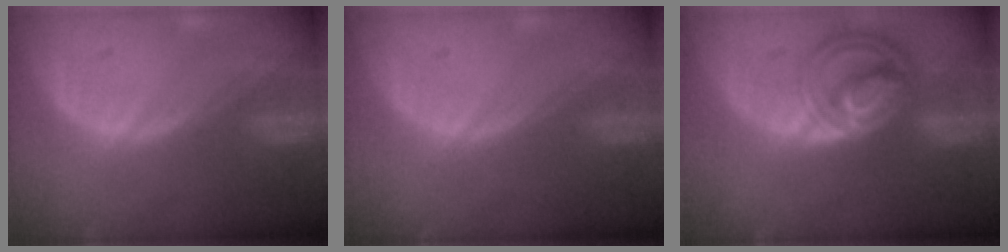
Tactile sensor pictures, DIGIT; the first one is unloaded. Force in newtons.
{"total": 0.0}
{"total": 8.6, "press": 7.4, "slide": 4.4}